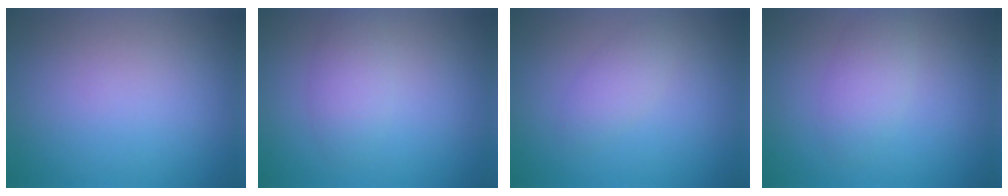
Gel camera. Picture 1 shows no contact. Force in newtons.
{"total": 2.1, "press": 2.1, "slide": 0.1}
{"total": 1.7, "press": 1.7, "slide": 0.1}
{"total": 2.3, "press": 2.3, "slide": 0.1}